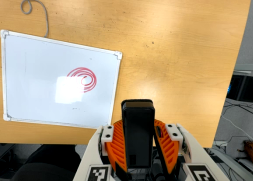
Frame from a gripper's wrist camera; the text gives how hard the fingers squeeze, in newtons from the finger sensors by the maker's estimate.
{"total": 8.0, "left": 6.3, "right": 9.8}